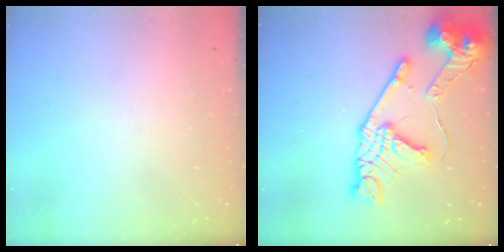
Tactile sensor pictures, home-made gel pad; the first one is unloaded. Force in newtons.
{"total": 19.4, "press": 19.4, "slide": 1.8}